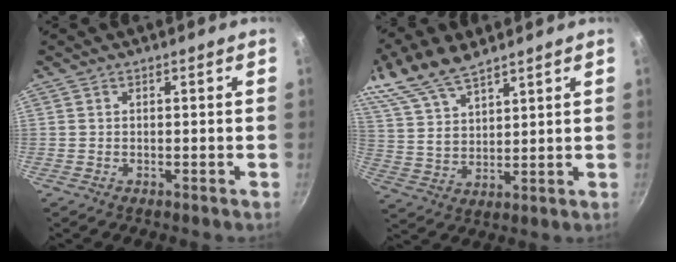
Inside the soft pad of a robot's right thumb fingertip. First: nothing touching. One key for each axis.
{"total": 14.6, "fx": 10.8, "fy": 6.1, "fz": 7.8, "tx": -0.158, "ty": -0.017, "tz": 0.221}